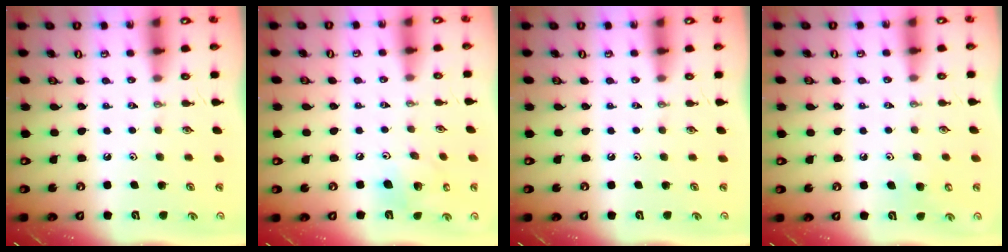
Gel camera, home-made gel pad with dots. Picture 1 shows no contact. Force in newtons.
{"total": 11.0, "press": 10.8, "slide": 1.6}
{"total": 0.0}
{"total": 6.1, "press": 6.0, "slide": 0.5}